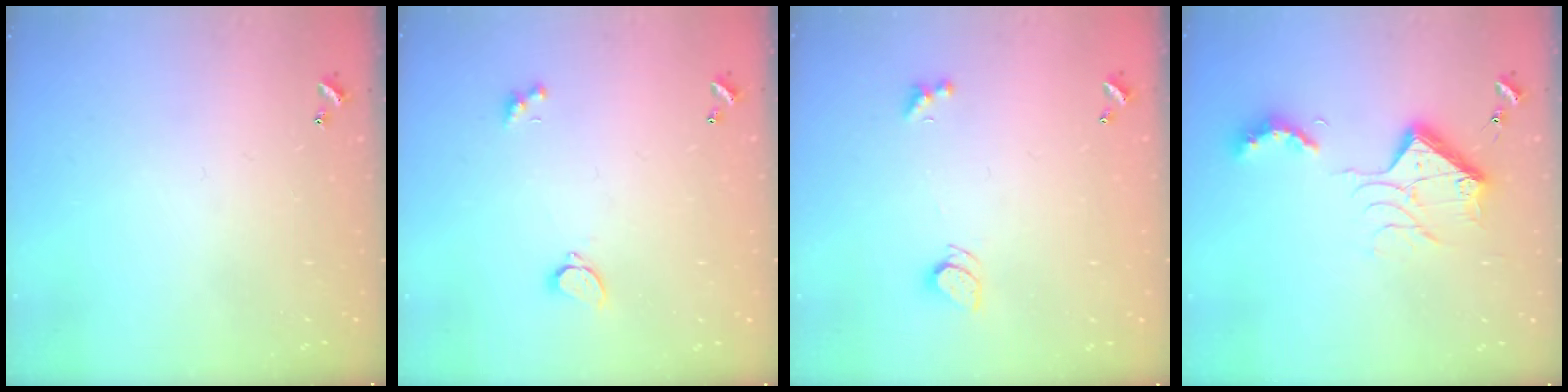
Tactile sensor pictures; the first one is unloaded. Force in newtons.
{"total": 1.0, "press": 0.8, "slide": 0.6}
{"total": 2.5, "press": 2.4, "slide": 0.6}
{"total": 14.4, "press": 14.3, "slide": 1.5}